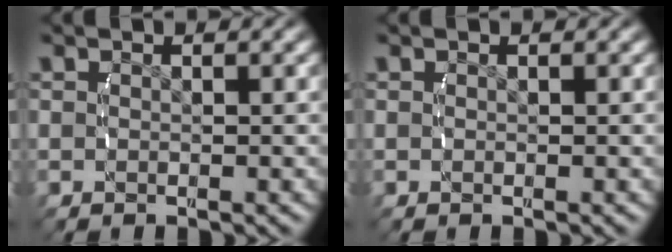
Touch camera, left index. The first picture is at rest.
{"total": 0.0}